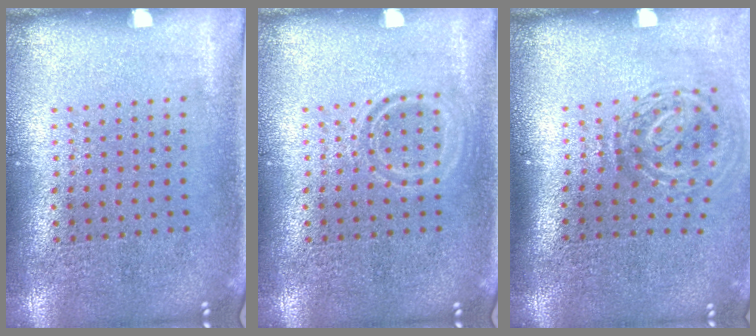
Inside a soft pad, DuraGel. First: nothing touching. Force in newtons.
{"total": 1.4, "press": 1.3, "slide": 0.4}
{"total": 2.1, "press": 1.3, "slide": 1.6}